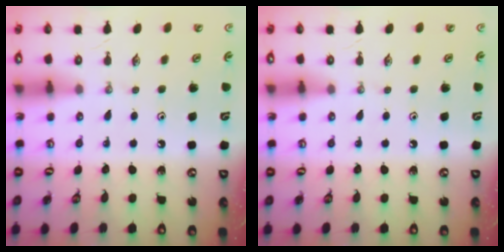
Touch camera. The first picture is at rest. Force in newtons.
{"total": 0.0}